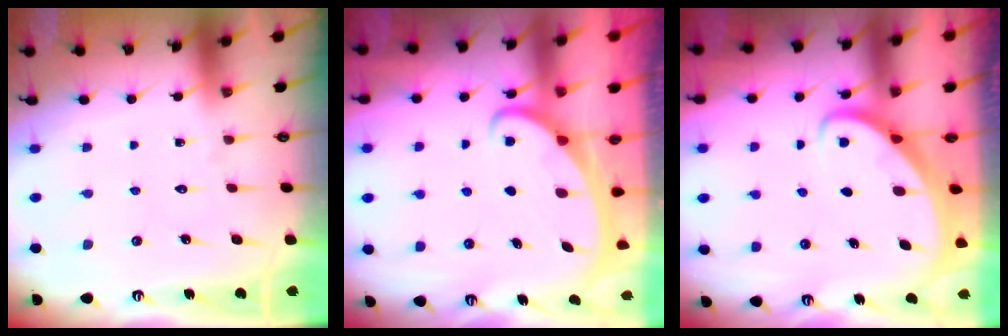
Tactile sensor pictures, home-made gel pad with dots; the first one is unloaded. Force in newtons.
{"total": 2.1, "press": 2.1, "slide": 0.3}
{"total": 2.6, "press": 2.6, "slide": 0.3}